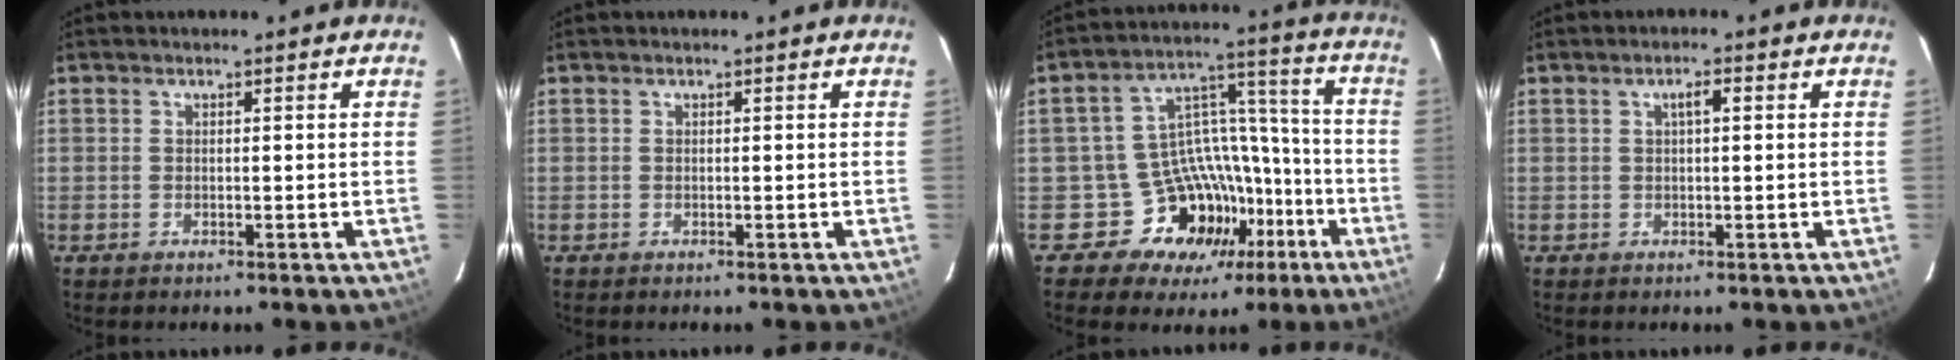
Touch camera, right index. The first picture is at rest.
{"total": 0.0}
{"total": 15.5, "force": [-9.3, 11.4, 5.0], "torque": [-0.083, 0.059, -0.126]}
{"total": 1.8, "force": [0.5, 0.5, 1.7], "torque": [-0.031, 0.008, 0.009]}